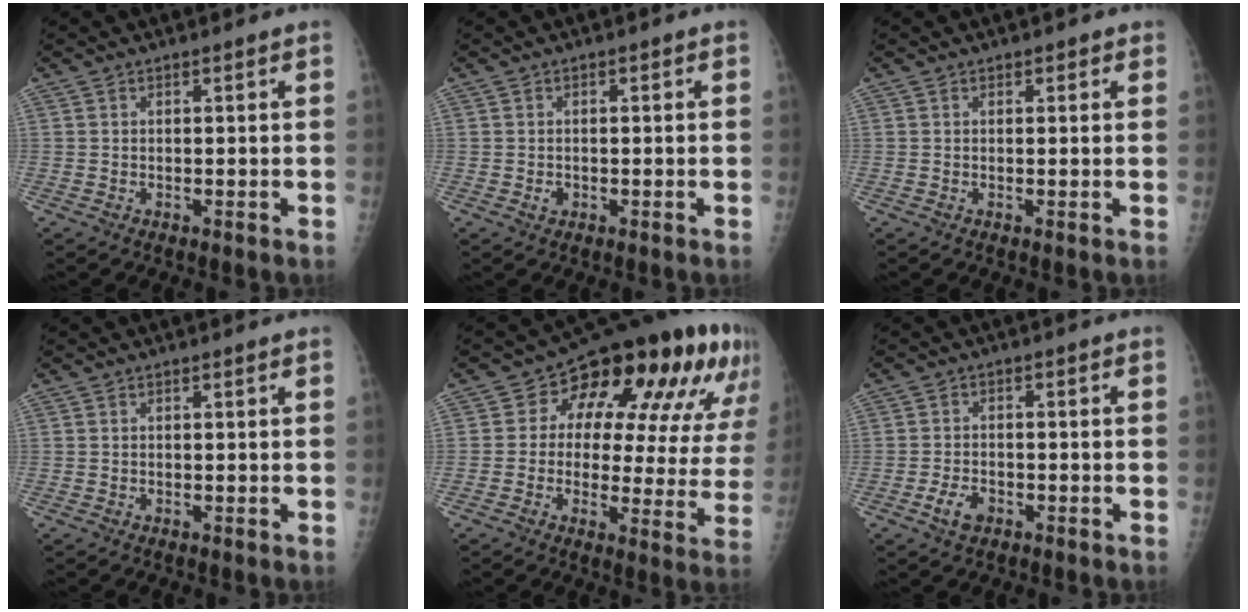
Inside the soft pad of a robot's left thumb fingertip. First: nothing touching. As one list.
[{"total": 1.3, "force": [-0.4, 1.1, 0.5], "torque": [-0.002, 0.003, -0.006]}, {"total": 0.9, "force": [0.5, 0.6, 0.4], "torque": [0.006, -0.001, 0.003]}, {"total": 0.0}, {"total": 23.7, "force": [10.1, 11.8, 17.9], "torque": [-0.198, 0.008, 0.132]}, {"total": 4.0, "force": [-2.1, 2.5, 2.3], "torque": [-0.038, 0.012, -0.037]}]